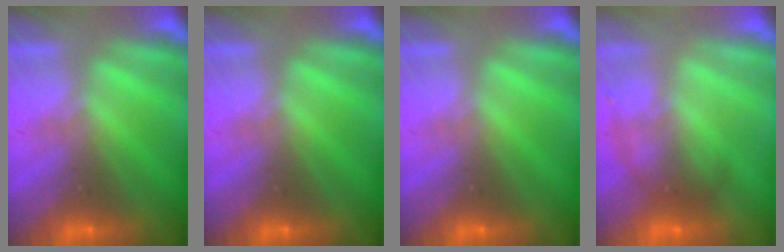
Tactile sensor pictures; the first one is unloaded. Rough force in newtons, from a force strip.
{"total": 0.0}
{"total": 0.0}
{"total": 1.2}